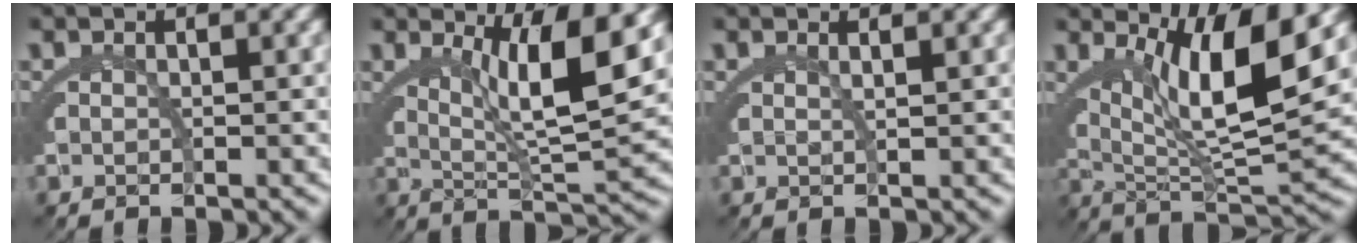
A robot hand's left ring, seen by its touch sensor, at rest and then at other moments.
{"total": 7.9, "force": [3.0, 1.5, 7.1], "torque": [-0.112, 0.001, 0.051]}
{"total": 1.2, "force": [0.9, -0.6, 0.5], "torque": [-0.012, -0.003, 0.020]}
{"total": 9.7, "force": [2.9, 3.3, 8.6], "torque": [-0.144, -0.002, 0.053]}